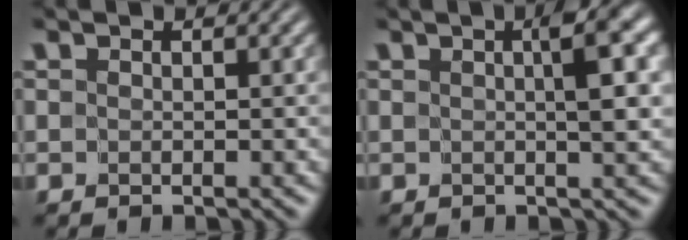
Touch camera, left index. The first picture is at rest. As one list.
[{"total": 3.6, "force": [0.9, 0.4, 3.4], "torque": [-0.044, 0.008, 0.009]}]